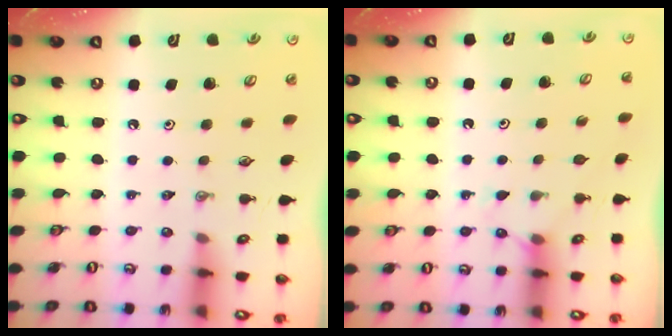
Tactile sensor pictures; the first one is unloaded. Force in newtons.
{"total": 5.2, "press": 5.2, "slide": 0.6}